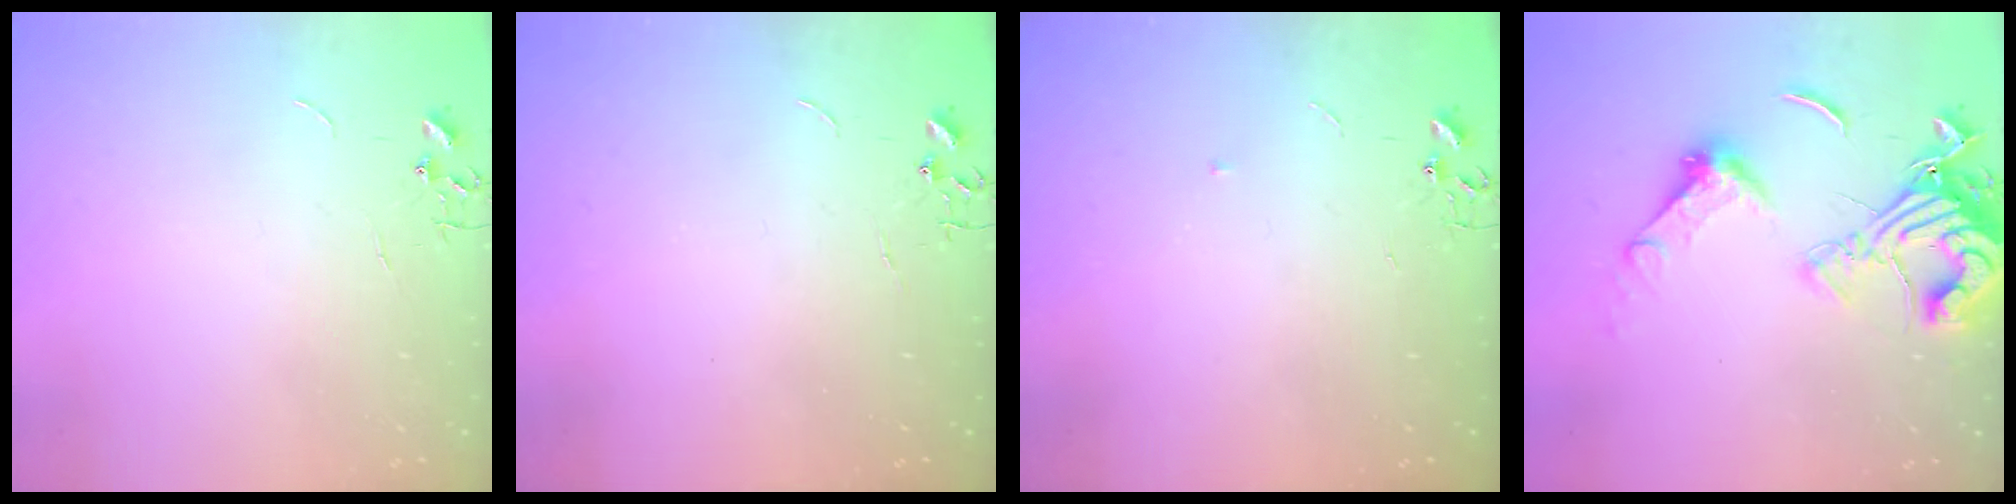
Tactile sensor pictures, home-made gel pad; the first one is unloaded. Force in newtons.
{"total": 0.0}
{"total": 3.2, "press": 3.1, "slide": 0.8}
{"total": 17.3, "press": 17.2, "slide": 1.5}